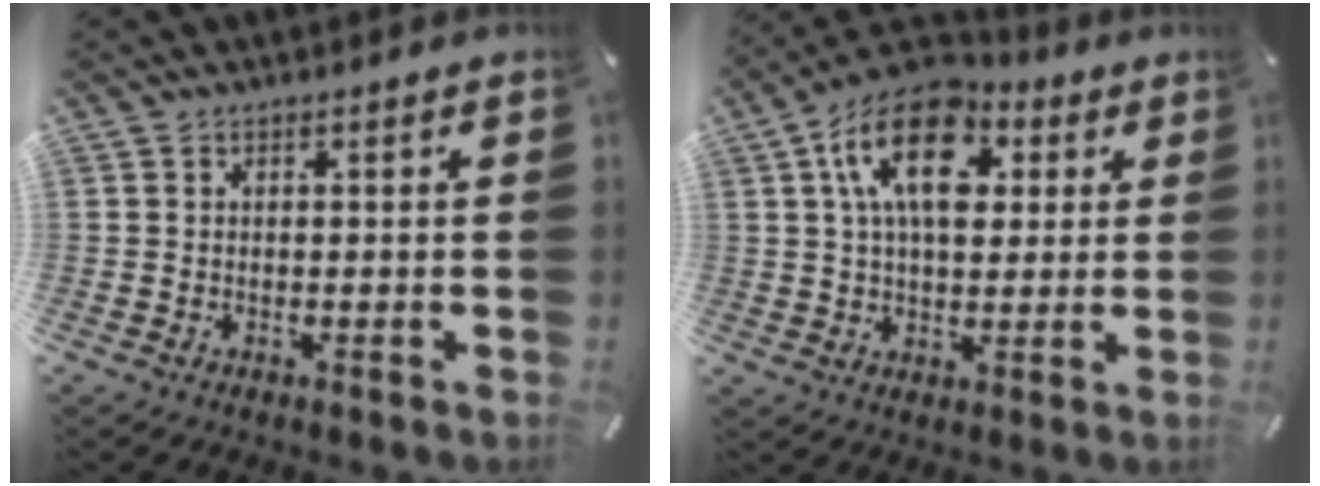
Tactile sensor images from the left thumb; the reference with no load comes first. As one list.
[{"total": 16.3, "force": [4.8, 10.3, 11.7], "torque": [-0.194, 0.000, 0.082]}]